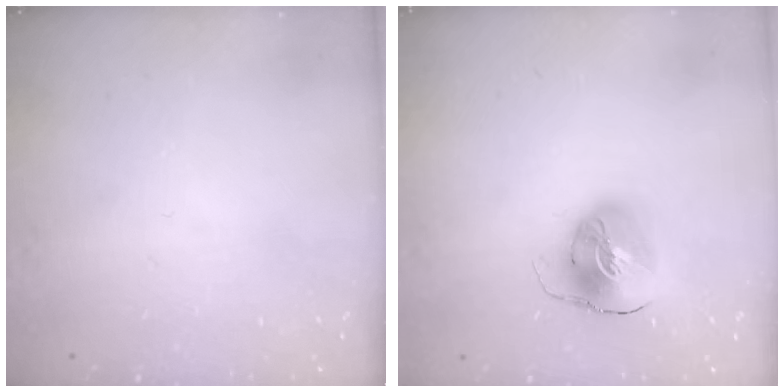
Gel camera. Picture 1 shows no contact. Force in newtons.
{"total": 9.3, "press": 9.2, "slide": 1.3}